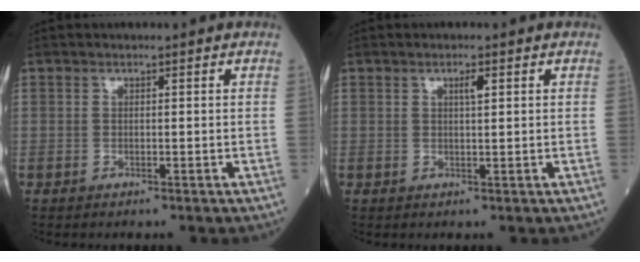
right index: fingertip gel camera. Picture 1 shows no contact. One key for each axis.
{"total": 1.5, "fx": 0.7, "fy": 0.2, "fz": 1.3, "tx": -0.023, "ty": -0.001, "tz": 0.010}